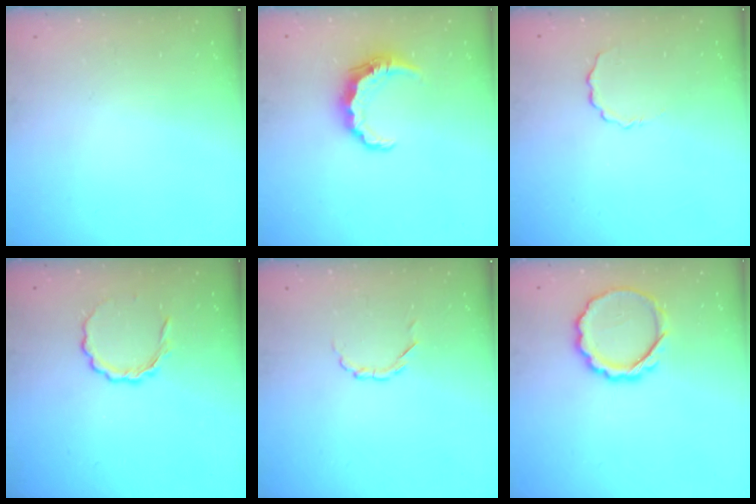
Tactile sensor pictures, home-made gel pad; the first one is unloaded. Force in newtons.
{"total": 8.3, "press": 8.2, "slide": 1.4}
{"total": 2.6, "press": 2.5, "slide": 0.8}
{"total": 4.8, "press": 4.6, "slide": 1.2}
{"total": 2.6, "press": 2.4, "slide": 0.9}
{"total": 9.9, "press": 9.8, "slide": 1.4}